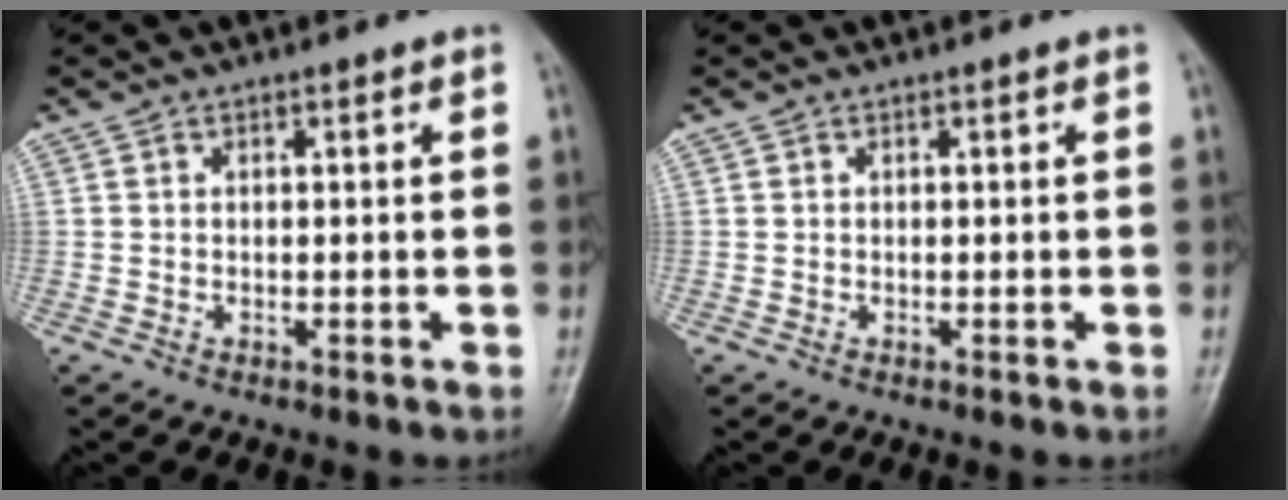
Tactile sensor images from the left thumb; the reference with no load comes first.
{"total": 0.0}